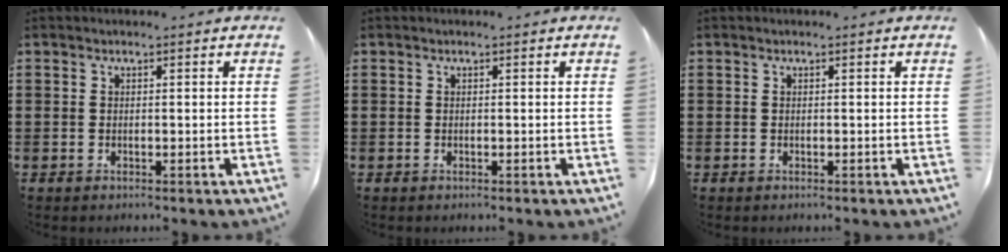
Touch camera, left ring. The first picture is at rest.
{"total": 0.0}
{"total": 0.0}